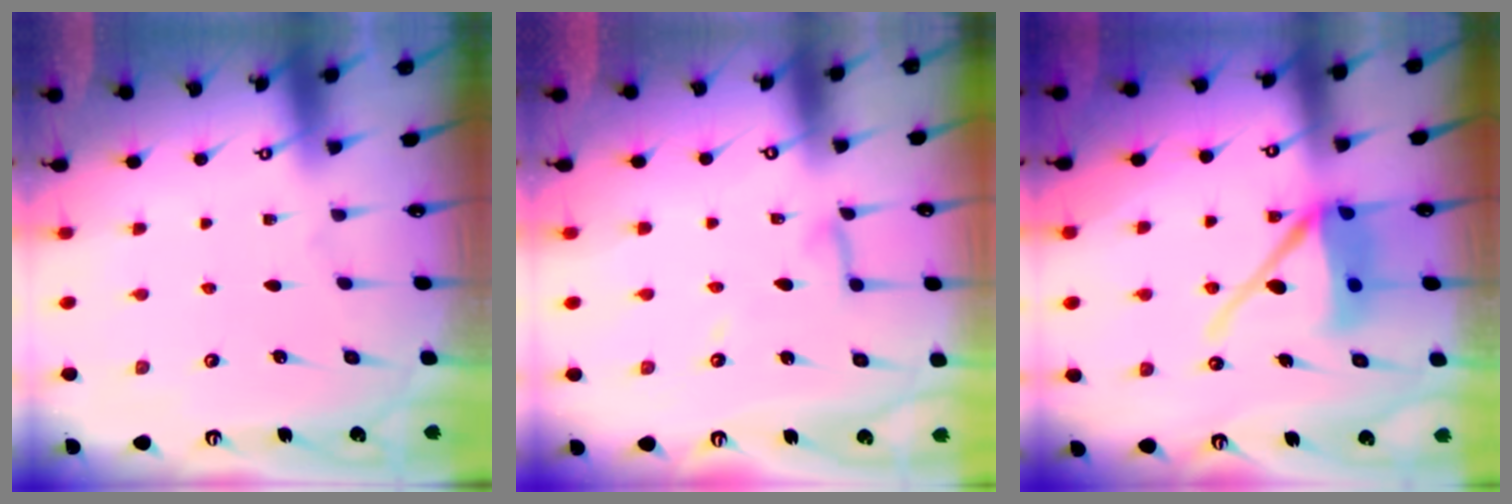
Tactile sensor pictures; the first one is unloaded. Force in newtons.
{"total": 5.3, "press": 5.2, "slide": 0.4}
{"total": 12.4, "press": 12.3, "slide": 1.7}